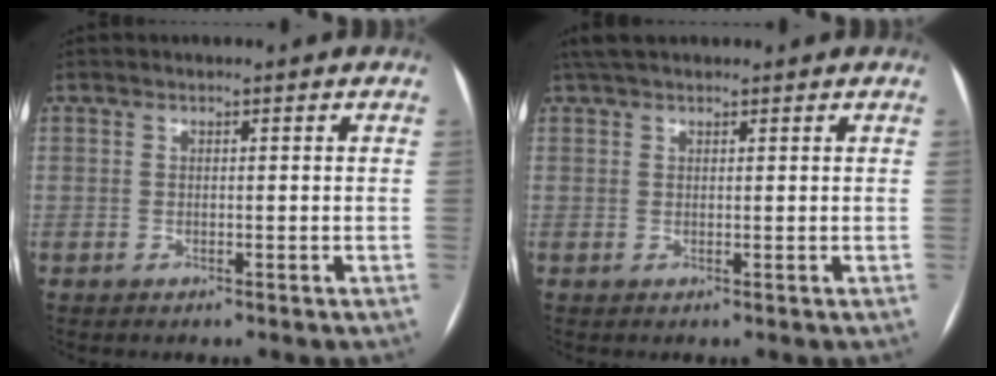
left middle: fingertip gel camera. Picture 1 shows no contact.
{"total": 4.1, "force": [3.4, 1.3, 2.0], "torque": [-0.036, 0.033, 0.061]}